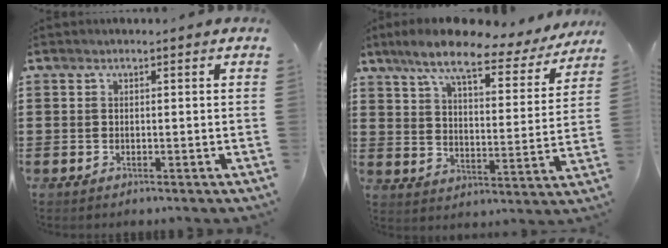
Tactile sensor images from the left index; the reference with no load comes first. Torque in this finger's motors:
{"motor_torque": [2.14, 0.00, 0.75, 0.21]}